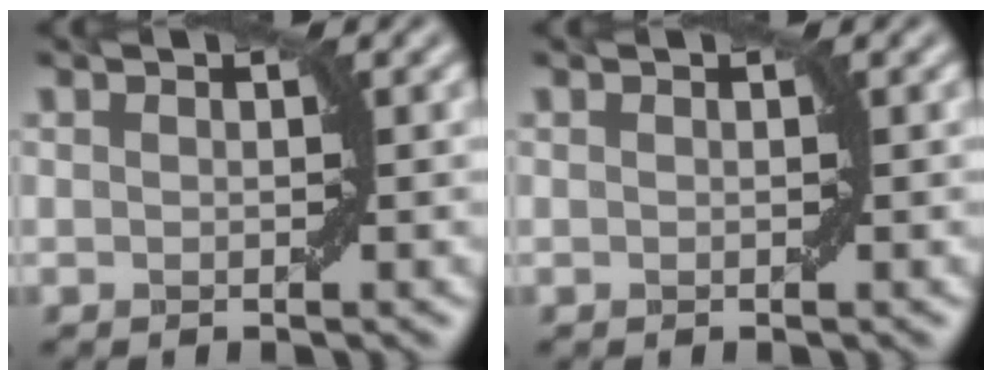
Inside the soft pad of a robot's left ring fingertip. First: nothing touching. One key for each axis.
{"total": 0.0}